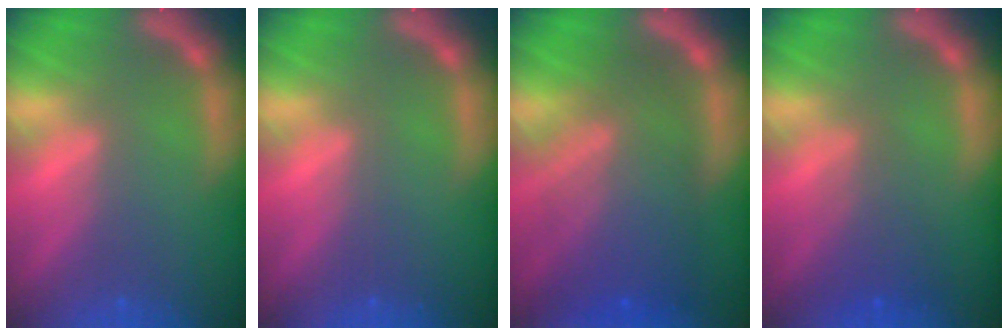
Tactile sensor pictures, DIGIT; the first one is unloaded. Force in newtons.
{"total": 0.0}
{"total": 9.1}
{"total": 2.9}